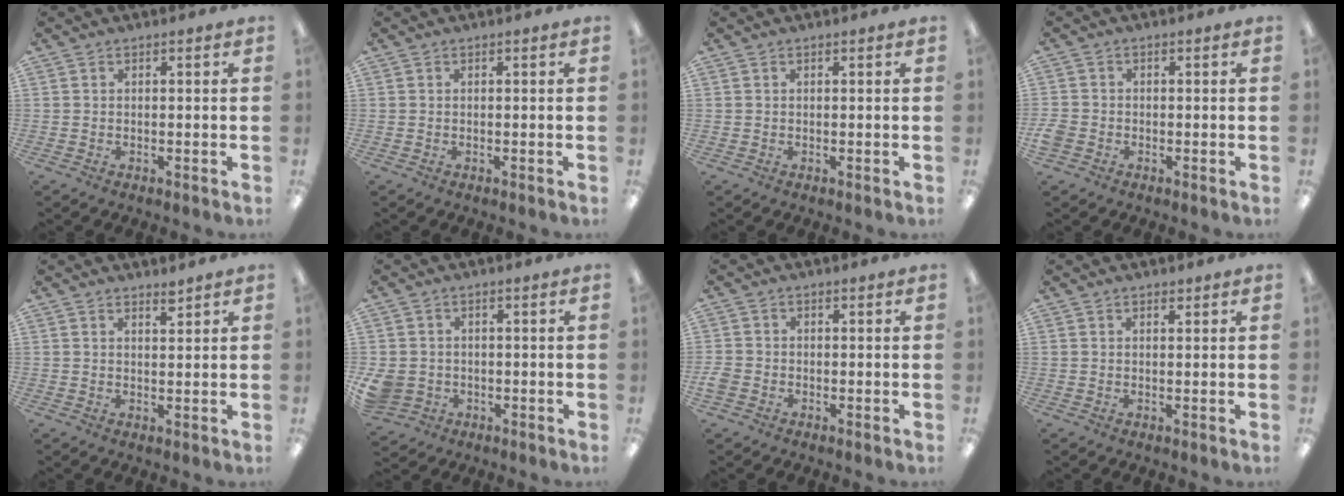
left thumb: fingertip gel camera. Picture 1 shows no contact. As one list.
[{"total": 0.0}, {"total": 0.0}, {"total": 2.8, "force": [-1.2, 2.2, 1.1], "torque": [-0.023, 0.005, -0.023]}, {"total": 2.2, "force": [2.1, 0.3, 0.7], "torque": [-0.008, -0.009, 0.036]}, {"total": 5.0, "force": [-1.1, 4.6, 1.7], "torque": [-0.045, 0.005, -0.021]}, {"total": 2.5, "force": [-0.9, 2.0, 1.1], "torque": [-0.015, 0.005, -0.016]}, {"total": 1.0, "force": [0.9, 0.4, 0.4], "torque": [-0.008, 0.000, 0.016]}]